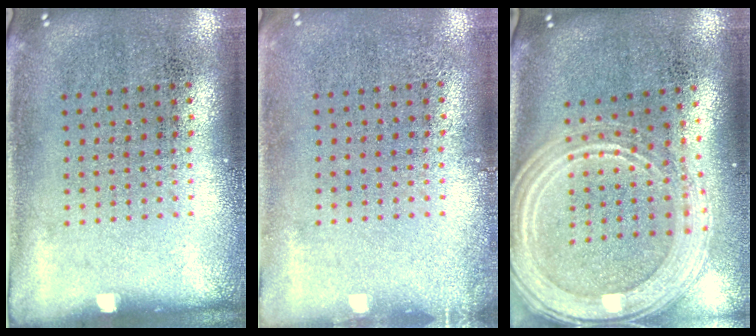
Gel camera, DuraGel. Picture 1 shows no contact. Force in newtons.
{"total": 0.7, "press": 0.7, "slide": 0.1}
{"total": 2.4, "press": 2.0, "slide": 1.3}